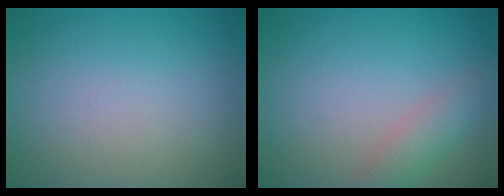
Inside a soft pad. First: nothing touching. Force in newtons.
{"total": 2.5, "press": 2.5, "slide": 0.1}